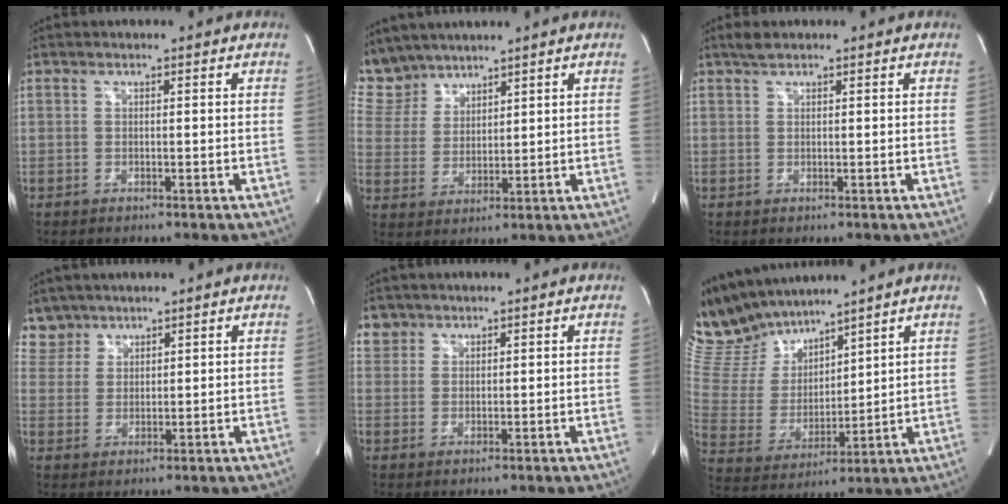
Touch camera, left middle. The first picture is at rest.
{"total": 6.9, "force": [6.5, 2.4, 0.1], "torque": [-0.013, 0.010, 0.147]}
{"total": 1.5, "force": [1.3, 0.4, 0.7], "torque": [-0.021, 0.007, 0.026]}
{"total": 4.5, "force": [3.8, 2.2, -0.6], "torque": [0.016, 0.005, 0.079]}
{"total": 2.9, "force": [2.2, 1.9, -0.3], "torque": [0.012, 0.006, 0.039]}
{"total": 13.5, "force": [12.4, 3.8, 4.0], "torque": [-0.103, 0.014, 0.258]}